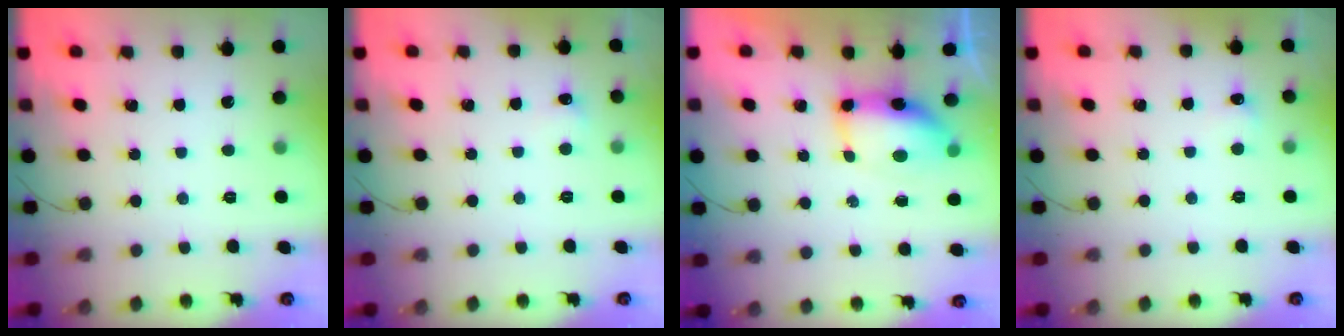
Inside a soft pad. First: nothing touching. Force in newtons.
{"total": 4.0, "press": 3.9, "slide": 1.2}
{"total": 8.4, "press": 8.2, "slide": 1.9}
{"total": 4.0, "press": 3.9, "slide": 1.2}